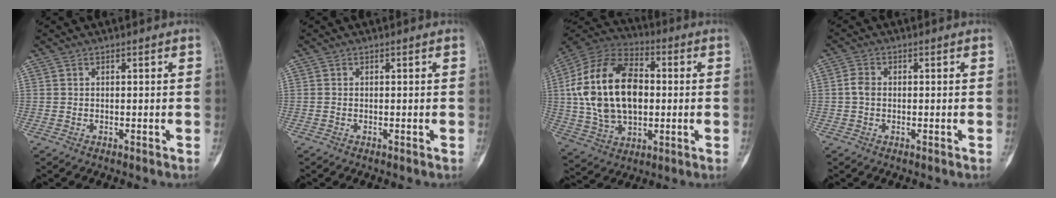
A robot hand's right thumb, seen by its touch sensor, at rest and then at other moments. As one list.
[{"total": 0.0}, {"total": 22.4, "force": [1.4, 14.1, 17.3], "torque": [-0.316, 0.016, 0.027]}, {"total": 2.4, "force": [-0.2, 1.8, 1.6], "torque": [-0.025, 0.005, -0.011]}]